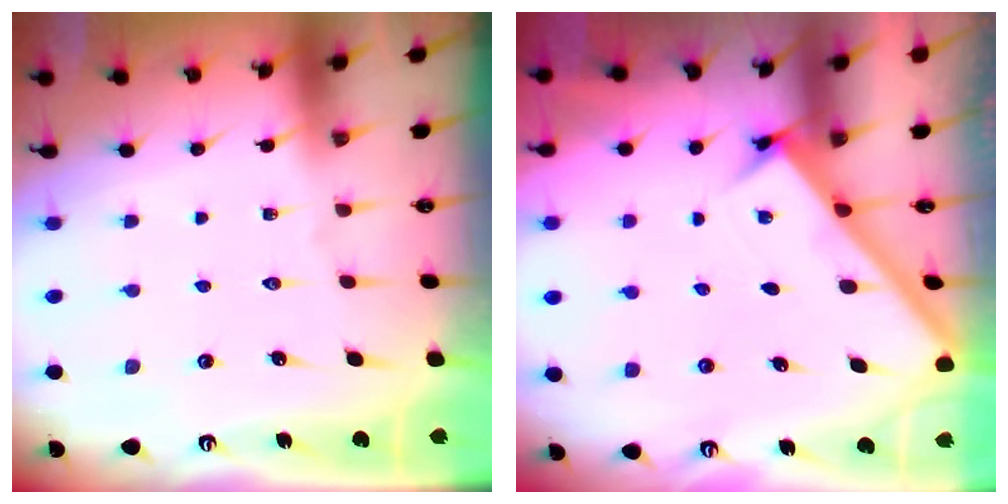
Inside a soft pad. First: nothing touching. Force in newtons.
{"total": 2.3, "press": 2.3, "slide": 0.3}